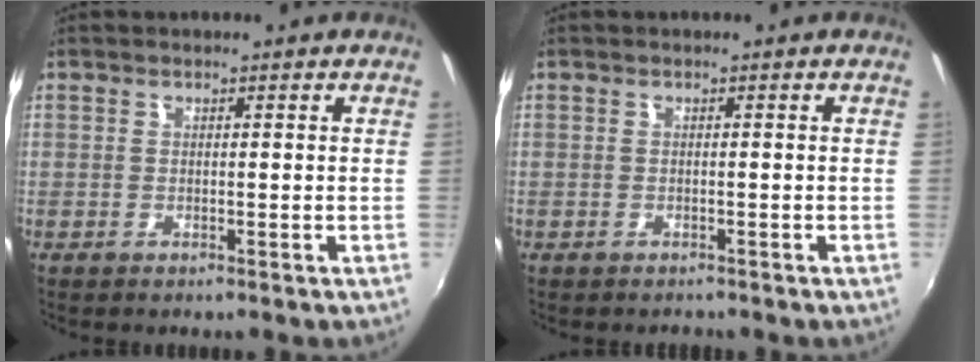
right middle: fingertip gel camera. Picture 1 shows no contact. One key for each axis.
{"total": 0.9, "fx": -0.8, "fy": 0.5, "fz": 0.0, "tx": -0.005, "ty": -0.001, "tz": -0.011}